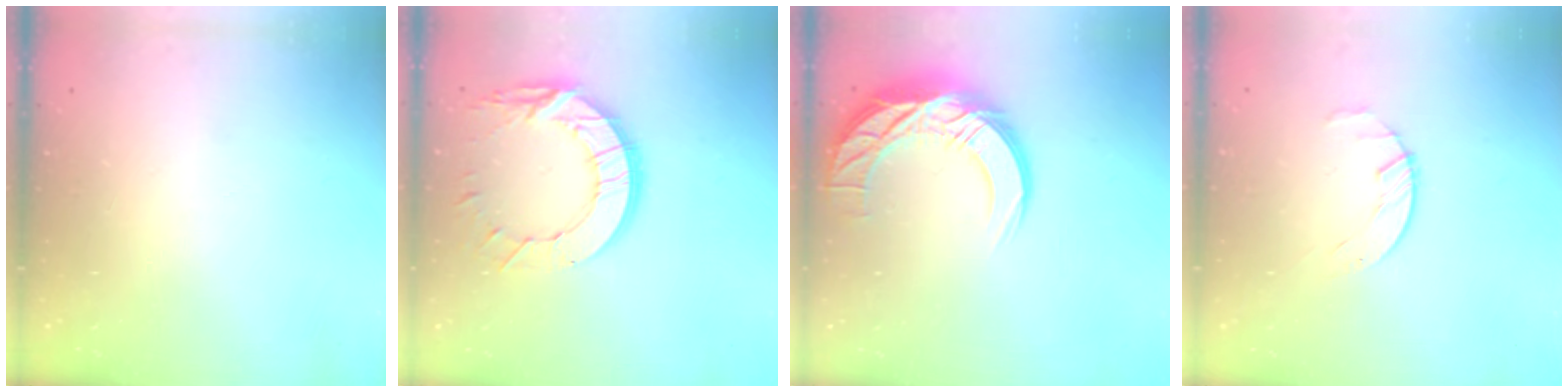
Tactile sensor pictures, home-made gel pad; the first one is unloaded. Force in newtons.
{"total": 15.3, "press": 15.2, "slide": 1.3}
{"total": 15.9, "press": 15.9, "slide": 1.2}
{"total": 1.6, "press": 1.6, "slide": 0.3}